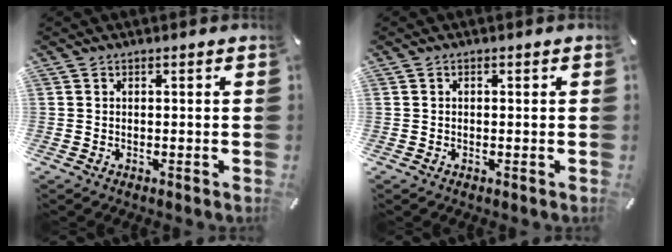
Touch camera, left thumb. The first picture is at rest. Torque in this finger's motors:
{"motor_torque": [0.14, 0.31, 0.14, -0.08, 0.02]}